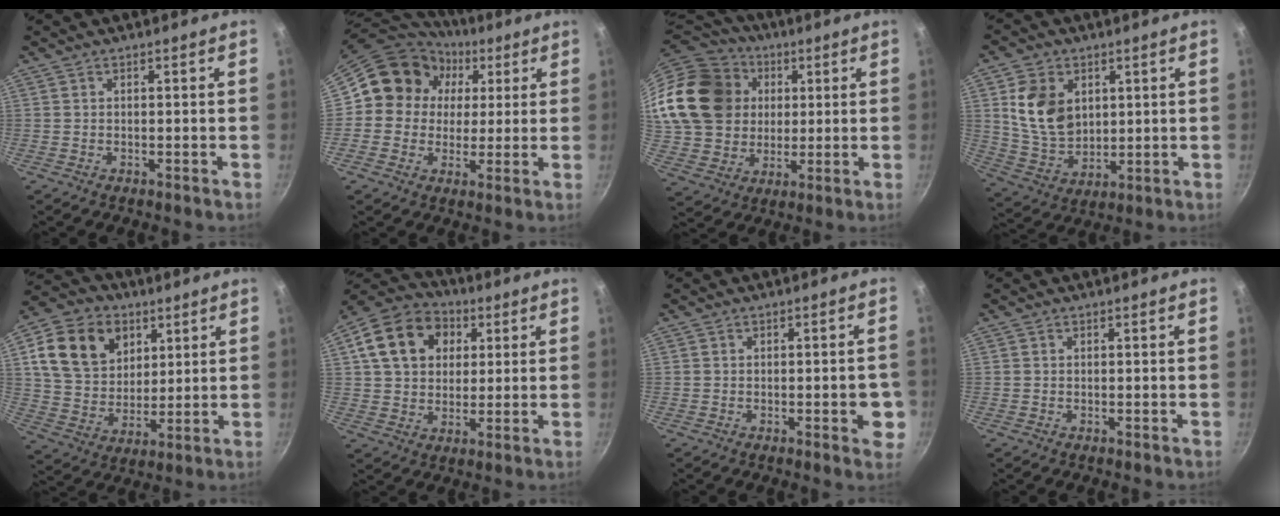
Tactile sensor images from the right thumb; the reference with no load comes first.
{"total": 13.6, "force": [3.7, 12.3, 4.5], "torque": [-0.047, 0.017, 0.046]}
{"total": 26.2, "force": [7.0, 21.2, 13.8], "torque": [-0.268, 0.019, 0.143]}
{"total": 12.3, "force": [3.1, 9.1, 7.7], "torque": [-0.117, -0.024, 0.071]}
{"total": 17.5, "force": [6.5, 13.2, 9.4], "torque": [-0.148, -0.015, 0.115]}
{"total": 16.4, "force": [4.7, 12.7, 9.1], "torque": [-0.143, 0.018, 0.068]}
{"total": 4.9, "force": [-1.2, 1.9, 4.4], "torque": [-0.037, 0.004, -0.016]}
{"total": 0.0}